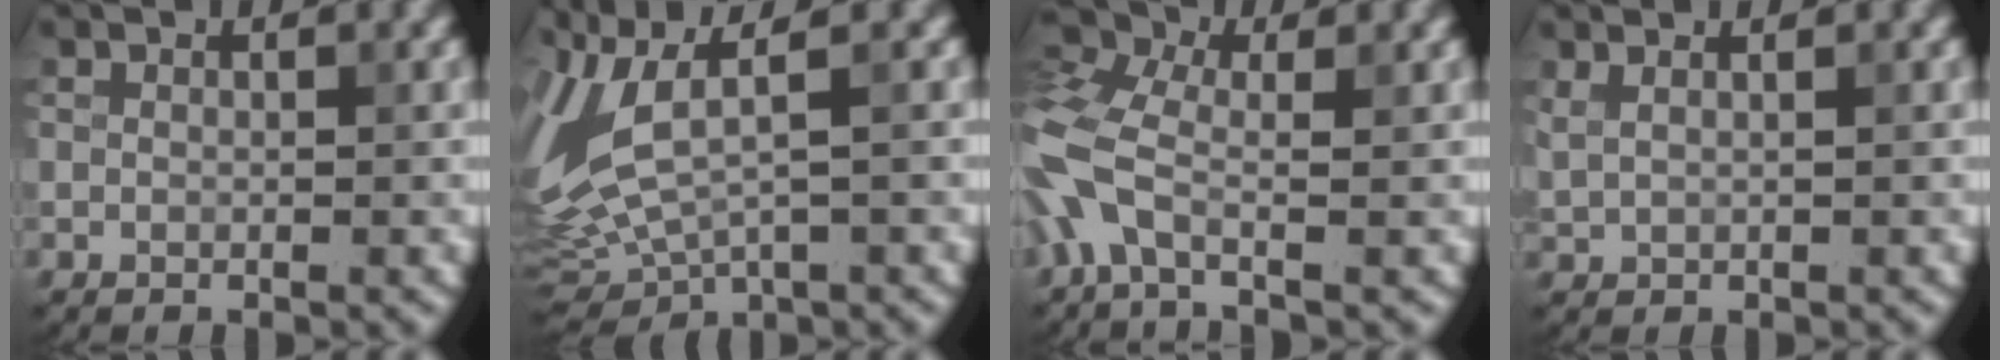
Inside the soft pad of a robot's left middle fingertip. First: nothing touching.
{"total": 8.8, "force": [2.1, 3.4, 7.8], "torque": [-0.200, -0.003, 0.048]}
{"total": 7.0, "force": [-1.5, 3.5, 5.9], "torque": [-0.159, 0.001, -0.052]}
{"total": 2.5, "force": [1.7, 1.1, 1.4], "torque": [-0.018, 0.003, 0.014]}